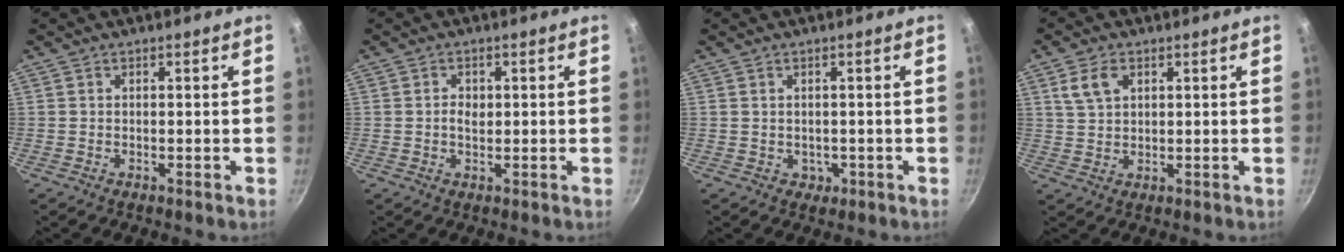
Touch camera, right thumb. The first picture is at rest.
{"total": 2.0, "force": [0.1, 1.4, 1.4], "torque": [-0.017, 0.000, 0.001]}
{"total": 1.5, "force": [-0.3, 1.3, 0.6], "torque": [-0.003, 0.000, 0.001]}
{"total": 5.0, "force": [2.2, 3.3, 3.1], "torque": [-0.052, 0.000, 0.047]}